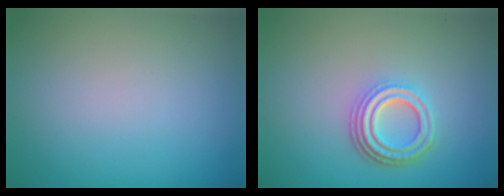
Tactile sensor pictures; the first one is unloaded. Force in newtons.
{"total": 3.9, "press": 3.0, "slide": 2.6}